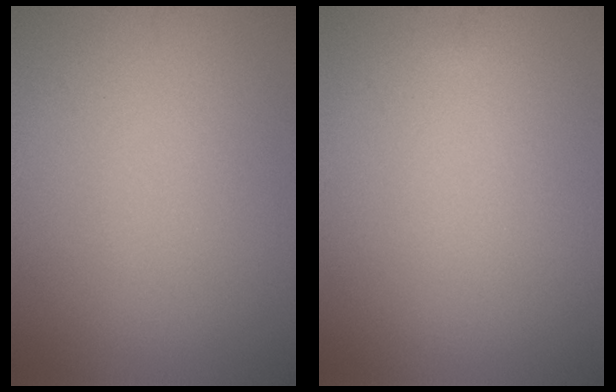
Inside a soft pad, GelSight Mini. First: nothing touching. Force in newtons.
{"total": 0.0}